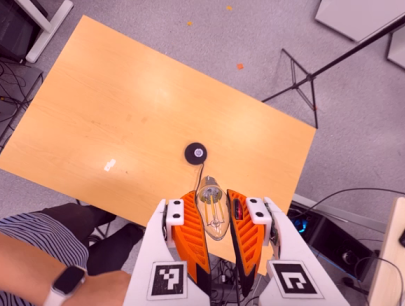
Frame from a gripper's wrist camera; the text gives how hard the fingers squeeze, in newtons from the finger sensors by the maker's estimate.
{"total": 22.0, "left": 27.0, "right": 17.0}